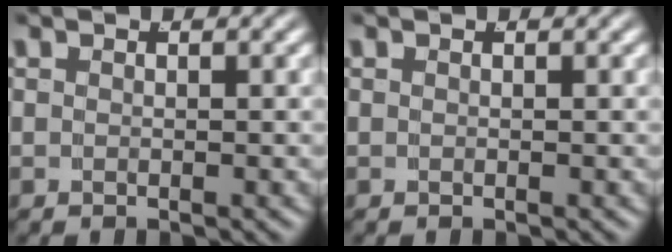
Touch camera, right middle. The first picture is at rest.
{"total": 0.0}